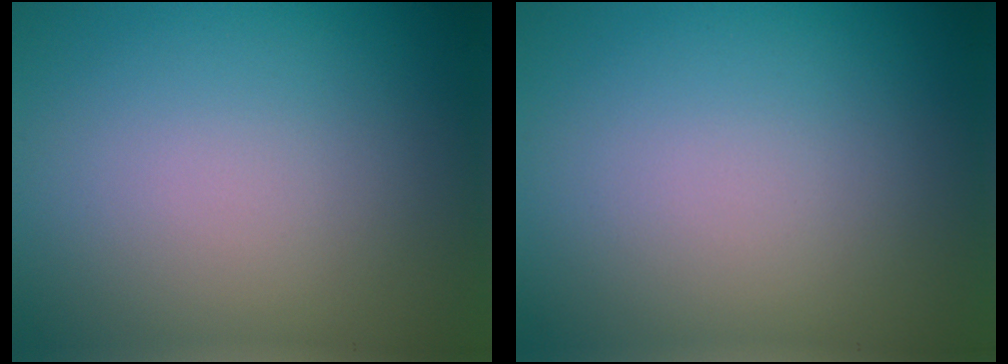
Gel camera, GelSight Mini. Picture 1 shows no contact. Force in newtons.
{"total": 0.0}